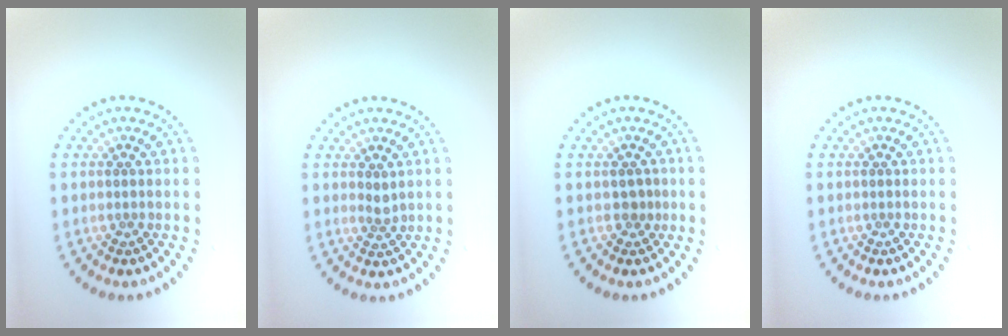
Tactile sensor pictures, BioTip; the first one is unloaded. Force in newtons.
{"total": 0.9, "press": 0.6, "slide": 0.8}
{"total": 0.9, "press": 0.7, "slide": 0.5}
{"total": 0.0}